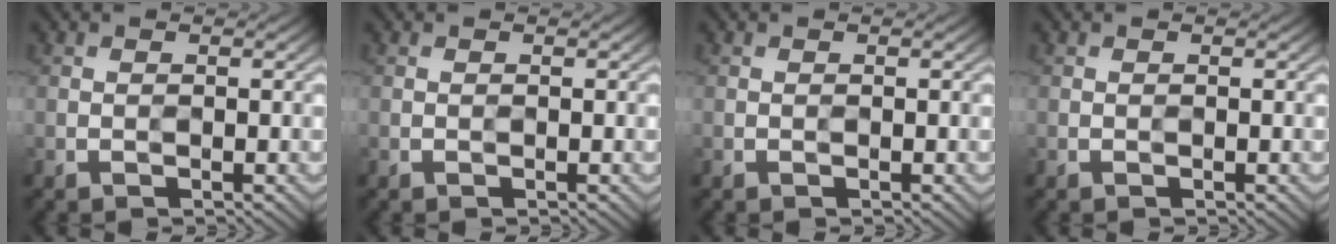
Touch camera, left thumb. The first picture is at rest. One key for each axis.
{"total": 0.0}
{"total": 0.0}
{"total": 0.0}